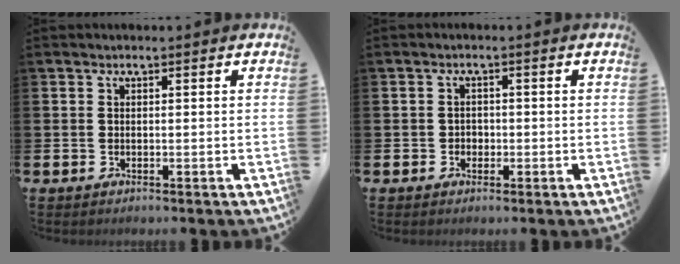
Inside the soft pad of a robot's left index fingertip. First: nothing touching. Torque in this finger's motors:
{"motor_torque": [0.07, 0.02, -0.08, 0.00]}